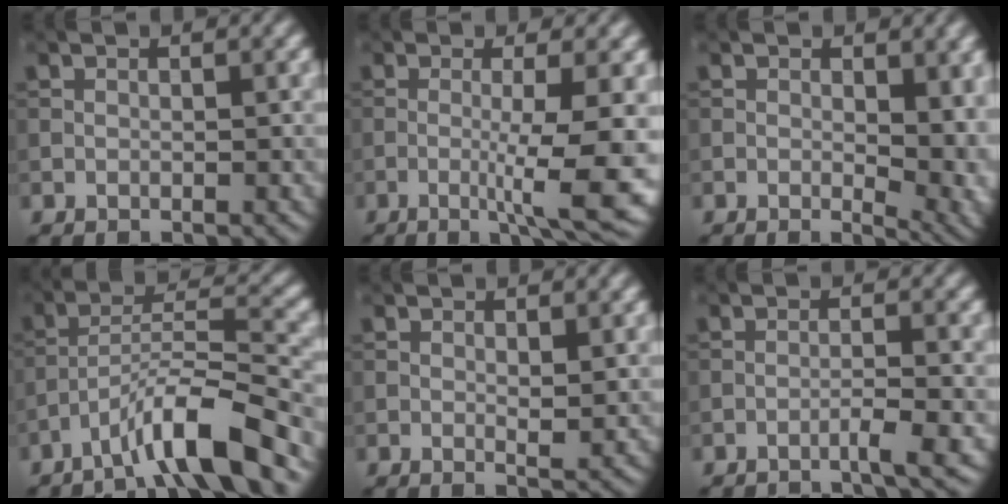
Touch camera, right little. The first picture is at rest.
{"total": 8.2, "force": [-1.7, 1.3, 7.9], "torque": [-0.119, -0.012, -0.026]}
{"total": 6.5, "force": [0.2, 3.4, 5.6], "torque": [-0.070, -0.011, 0.007]}
{"total": 7.7, "force": [-5.2, 1.1, 5.5], "torque": [-0.091, 0.017, -0.093]}
{"total": 1.2, "force": [0.4, 0.3, 1.1], "torque": [-0.015, -0.006, 0.006]}
{"total": 2.2, "force": [-1.3, 0.2, 1.8], "torque": [-0.019, 0.008, -0.034]}